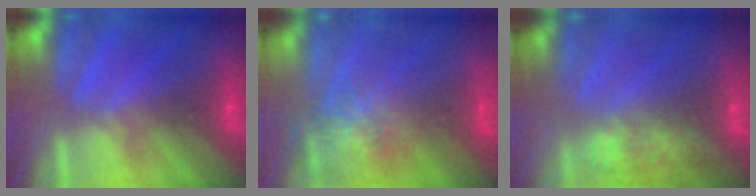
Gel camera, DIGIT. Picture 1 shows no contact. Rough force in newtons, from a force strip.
{"total": 7.1}
{"total": 10.8}